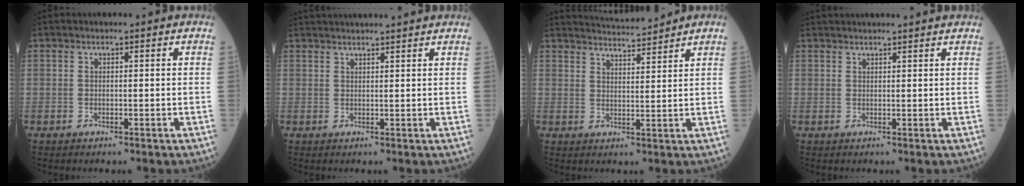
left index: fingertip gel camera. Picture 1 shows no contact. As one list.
[{"total": 8.6, "force": [7.9, -0.3, 3.2], "torque": [-0.046, 0.032, 0.102]}, {"total": 7.2, "force": [7.0, -0.4, 1.5], "torque": [-0.028, 0.010, 0.107]}, {"total": 7.0, "force": [6.6, 0.0, 2.4], "torque": [-0.030, 0.032, 0.078]}]